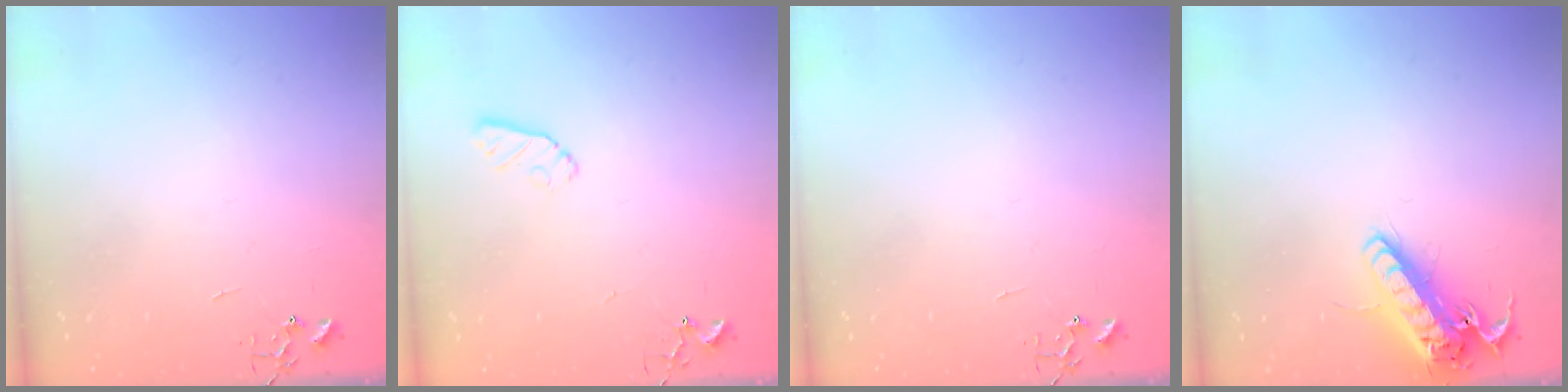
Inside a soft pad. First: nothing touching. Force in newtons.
{"total": 7.2, "press": 7.1, "slide": 0.8}
{"total": 0.0}
{"total": 16.4, "press": 16.1, "slide": 3.2}